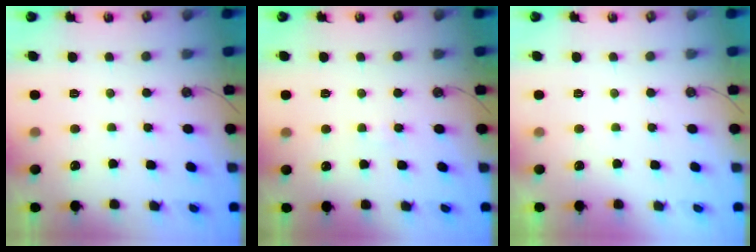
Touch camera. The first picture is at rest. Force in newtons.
{"total": 1.0, "press": 1.0, "slide": 0.1}
{"total": 0.0}